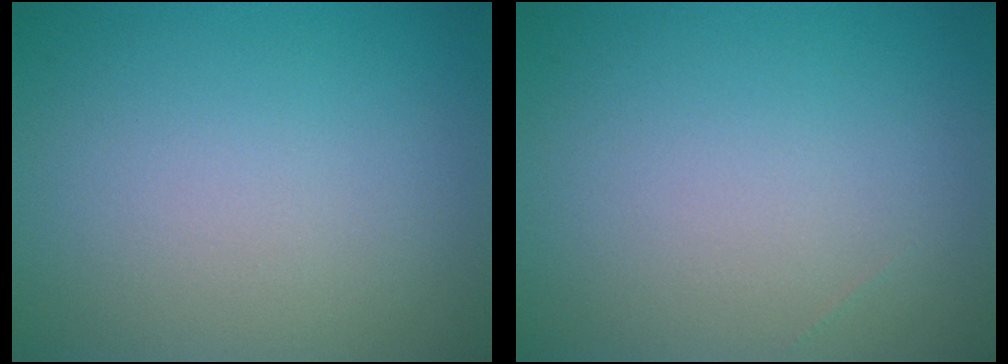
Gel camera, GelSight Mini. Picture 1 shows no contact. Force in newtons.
{"total": 0.0}